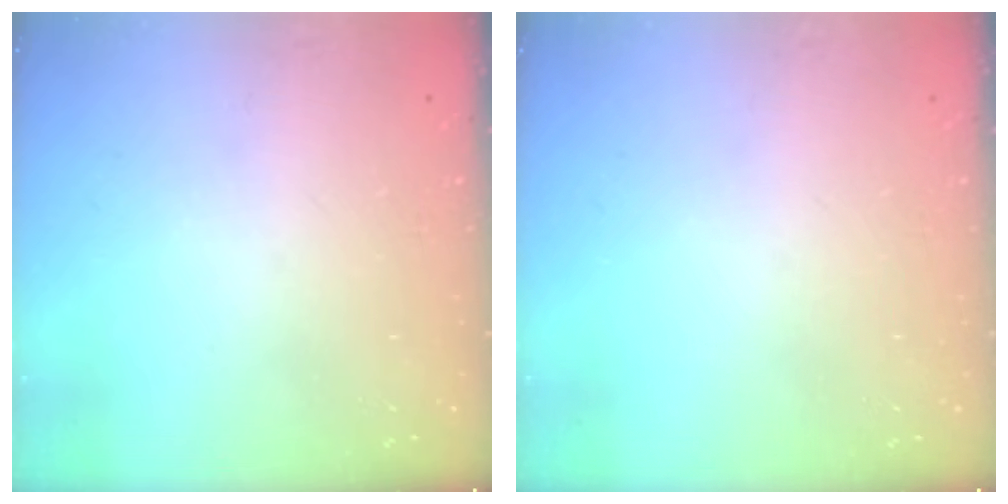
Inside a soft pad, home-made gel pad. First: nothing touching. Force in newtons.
{"total": 0.0}